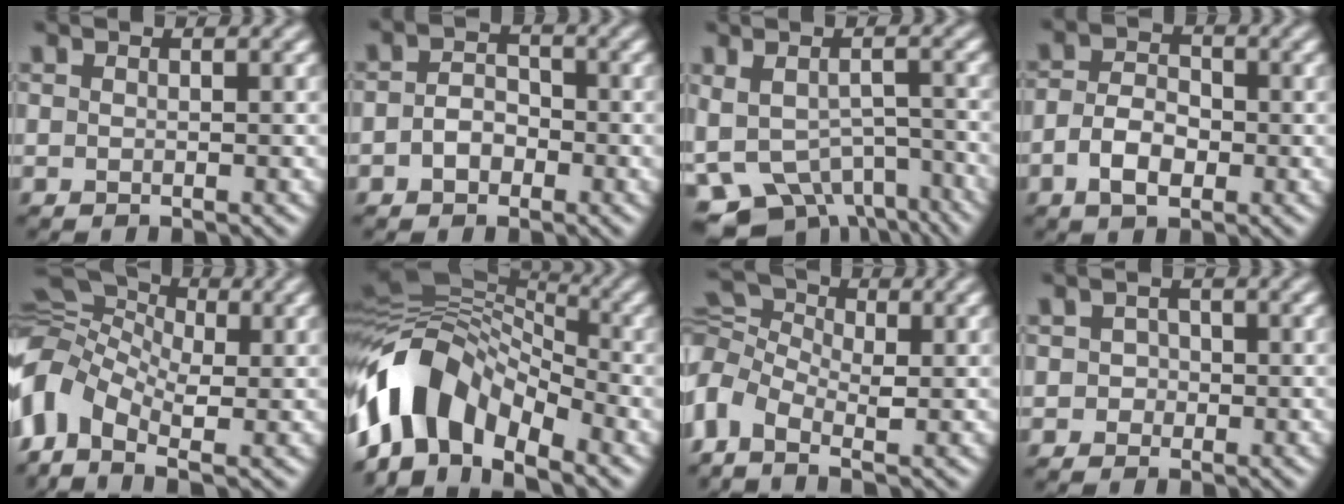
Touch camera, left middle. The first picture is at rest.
{"total": 2.6, "force": [-0.8, 1.9, 1.5], "torque": [-0.029, 0.001, -0.019]}
{"total": 8.4, "force": [-5.6, 4.3, 4.7], "torque": [-0.083, -0.020, -0.064]}
{"total": 3.9, "force": [-1.2, 2.4, 2.8], "torque": [-0.055, 0.001, -0.025]}
{"total": 9.4, "force": [-1.6, 6.6, 6.5], "torque": [-0.156, 0.007, -0.047]}
{"total": 11.6, "force": [-4.9, 7.0, 7.9], "torque": [-0.137, 0.017, -0.098]}
{"total": 5.2, "force": [0.3, 3.6, 3.7], "torque": [-0.089, 0.008, -0.012]}
{"total": 1.2, "force": [0.0, 1.2, 0.3], "torque": [0.000, 0.001, -0.001]}